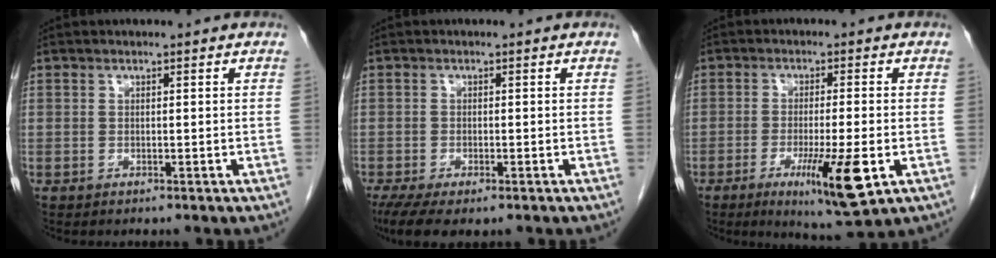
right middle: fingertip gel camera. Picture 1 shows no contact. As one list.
[{"total": 6.6, "force": [-4.2, 2.2, 4.5], "torque": [-0.077, -0.018, -0.068]}, {"total": 9.9, "force": [-3.7, 0.8, 9.1], "torque": [-0.150, -0.025, -0.054]}]